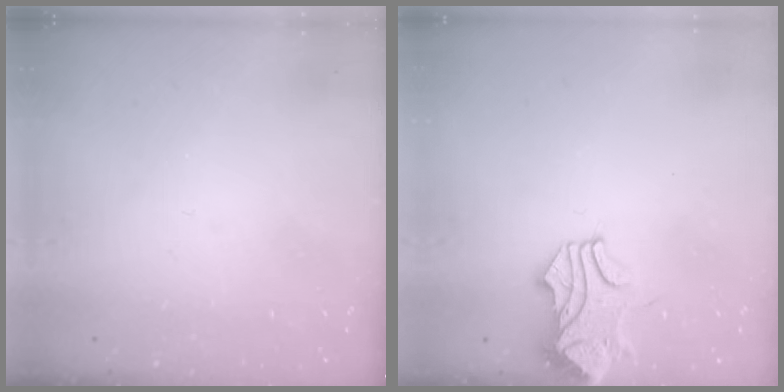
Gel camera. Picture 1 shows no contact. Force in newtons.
{"total": 1.7, "press": 1.5, "slide": 0.8}